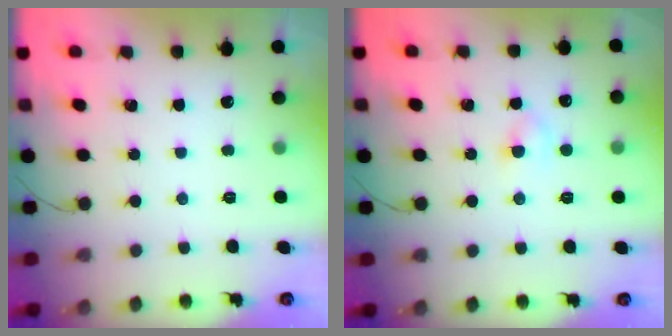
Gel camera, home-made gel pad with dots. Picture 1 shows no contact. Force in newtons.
{"total": 2.8, "press": 2.6, "slide": 1.0}